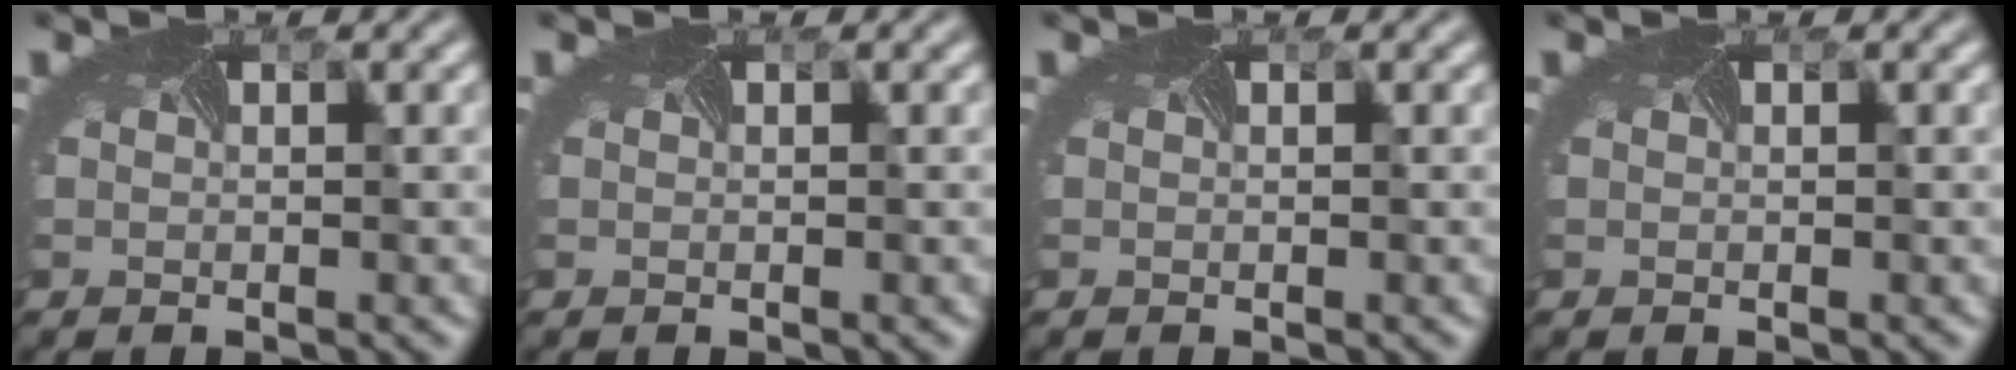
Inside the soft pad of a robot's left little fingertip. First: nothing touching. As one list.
[{"total": 0.0}, {"total": 0.0}, {"total": 0.0}]